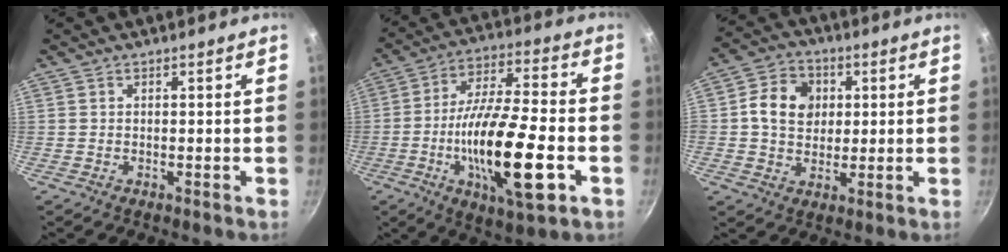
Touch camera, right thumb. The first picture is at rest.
{"total": 21.3, "force": [-5.9, 6.5, 19.4], "torque": [-0.338, 0.021, -0.103]}
{"total": 9.6, "force": [1.7, 8.0, 5.0], "torque": [-0.062, 0.007, 0.017]}